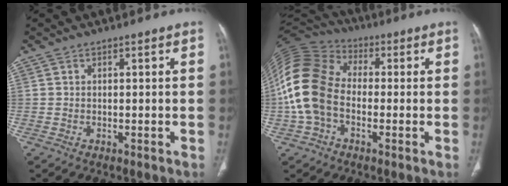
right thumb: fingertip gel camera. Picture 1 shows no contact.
{"total": 16.2, "force": [-2.0, 11.4, 11.3], "torque": [-0.242, 0.034, -0.045]}